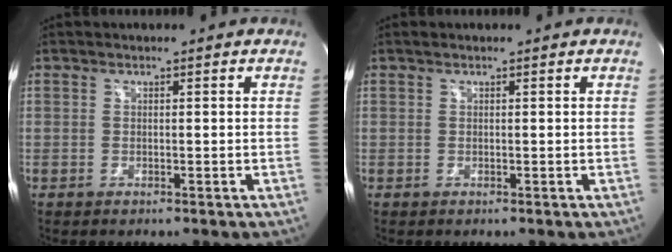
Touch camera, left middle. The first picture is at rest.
{"total": 0.0}